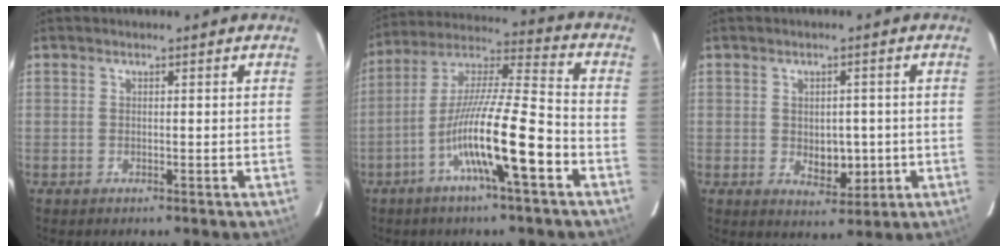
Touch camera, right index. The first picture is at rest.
{"total": 15.2, "force": [-6.2, 0.7, 13.8], "torque": [-0.259, 0.002, -0.112]}
{"total": 5.1, "force": [-0.6, 3.2, 3.9], "torque": [-0.049, -0.001, 0.004]}